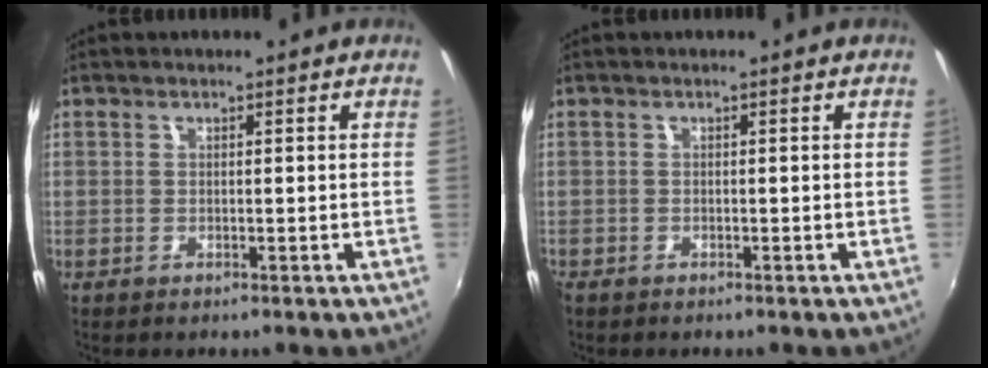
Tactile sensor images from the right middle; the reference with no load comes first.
{"total": 0.8, "force": [-0.6, 0.4, 0.1], "torque": [-0.004, -0.003, -0.014]}